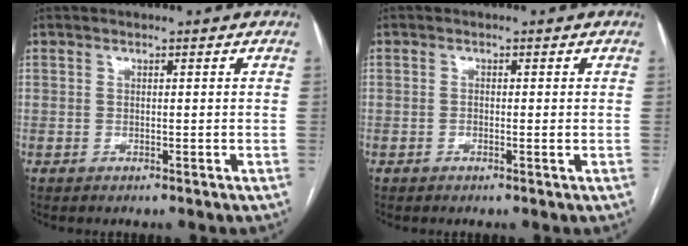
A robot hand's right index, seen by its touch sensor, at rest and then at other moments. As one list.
[{"total": 0.9, "force": [-0.1, 0.3, 0.8], "torque": [-0.015, 0.002, 0.000]}]